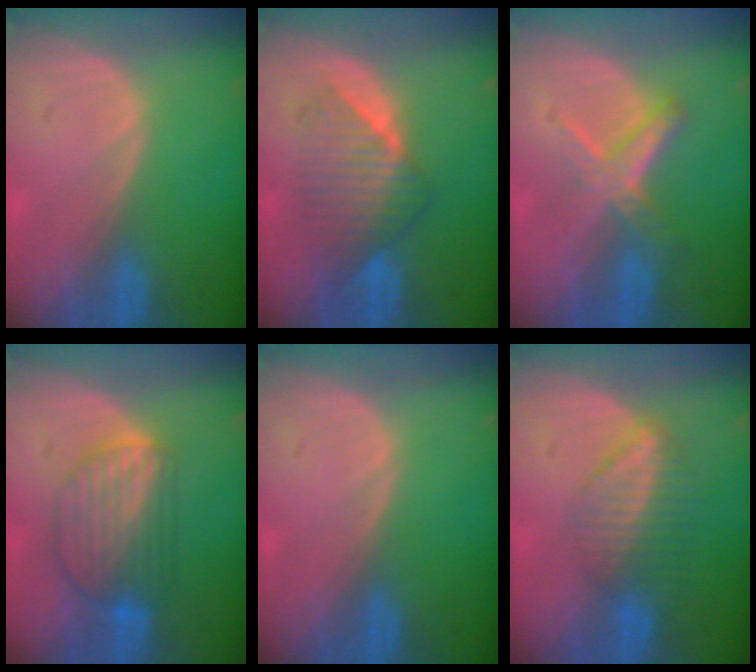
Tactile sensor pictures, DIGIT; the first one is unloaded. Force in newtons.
{"total": 6.9, "press": 6.9, "slide": 0.5}
{"total": 5.7, "press": 5.4, "slide": 1.7}
{"total": 7.7, "press": 7.1, "slide": 3.0}
{"total": 0.0}
{"total": 6.9, "press": 6.0, "slide": 3.5}